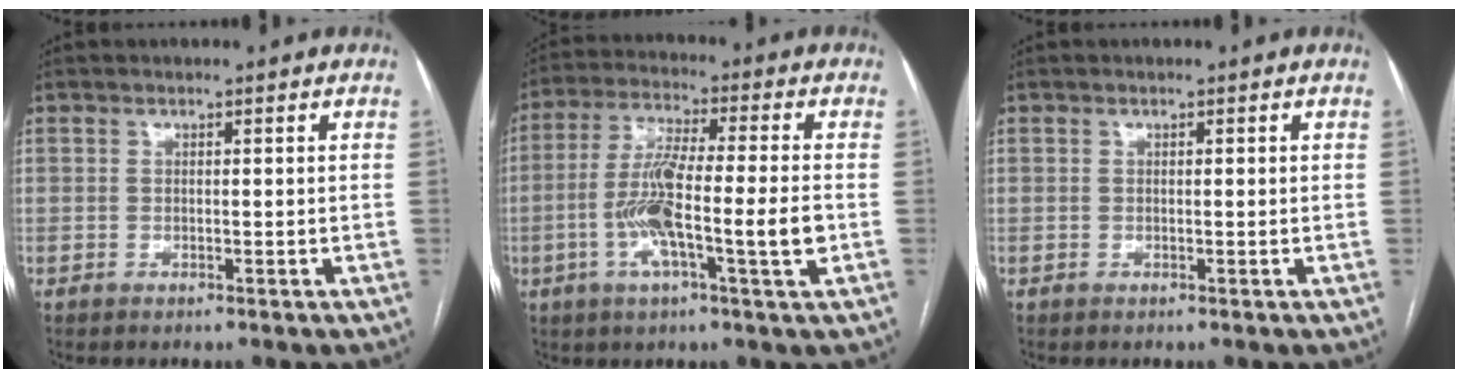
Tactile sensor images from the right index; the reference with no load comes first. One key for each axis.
{"total": 12.8, "fx": -2.8, "fy": 0.7, "fz": 12.5, "tx": -0.230, "ty": -0.001, "tz": -0.056}
{"total": 0.0}